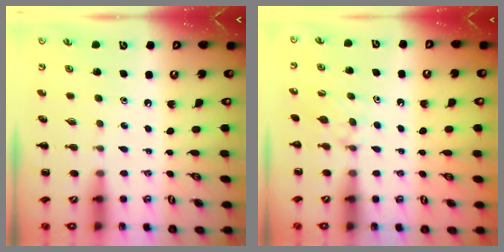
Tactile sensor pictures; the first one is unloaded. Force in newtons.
{"total": 5.3, "press": 5.1, "slide": 1.6}